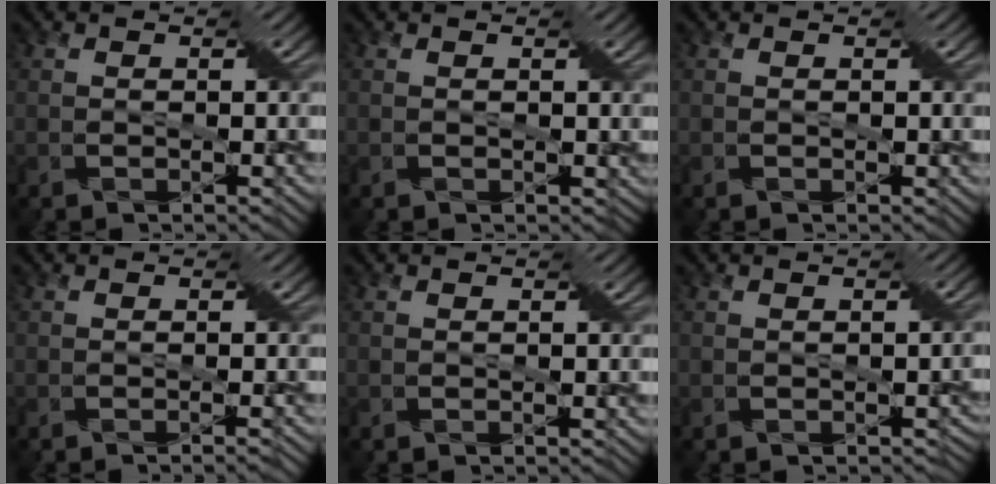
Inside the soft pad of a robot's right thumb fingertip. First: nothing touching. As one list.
[{"total": 0.6, "force": [0.3, 0.4, -0.1], "torque": [0.007, 0.002, 0.002]}, {"total": 0.0}, {"total": 0.8, "force": [-0.6, -0.5, 0.2], "torque": [0.005, 0.000, -0.005]}, {"total": 0.0}, {"total": 1.3, "force": [-0.4, 1.0, 0.8], "torque": [-0.001, -0.007, -0.003]}]